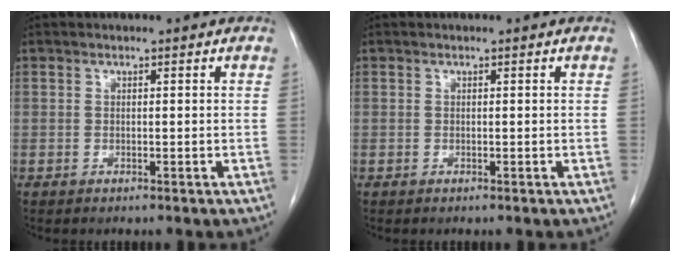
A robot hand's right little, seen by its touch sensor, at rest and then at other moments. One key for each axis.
{"total": 0.0}